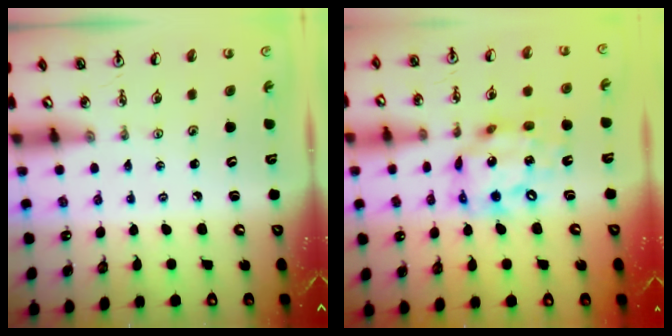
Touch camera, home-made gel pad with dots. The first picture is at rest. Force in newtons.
{"total": 14.4, "press": 14.4, "slide": 1.0}